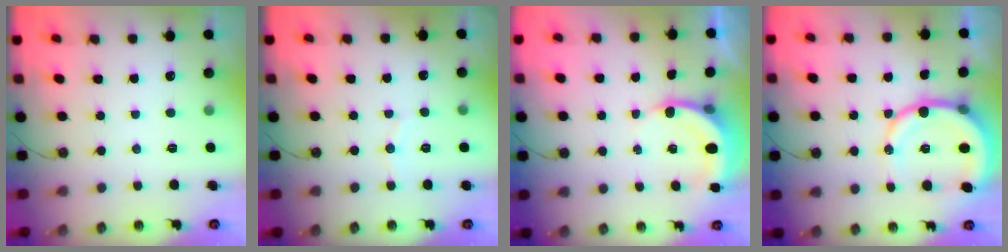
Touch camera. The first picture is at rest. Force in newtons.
{"total": 5.1, "press": 5.0, "slide": 1.2}
{"total": 6.1, "press": 6.1, "slide": 0.8}
{"total": 13.1, "press": 12.9, "slide": 2.6}